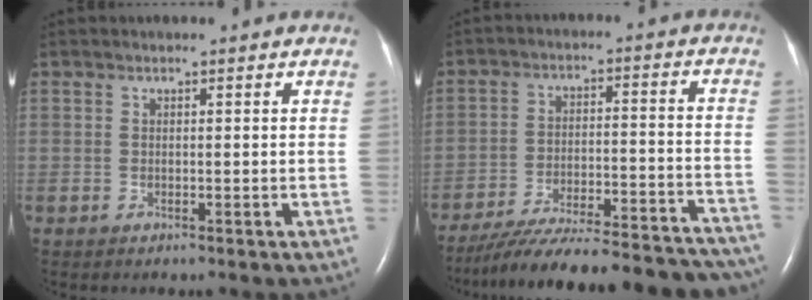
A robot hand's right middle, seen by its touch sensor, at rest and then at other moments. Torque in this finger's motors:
{"motor_torque": [1.05, -1.09, 0.30, 0.12]}